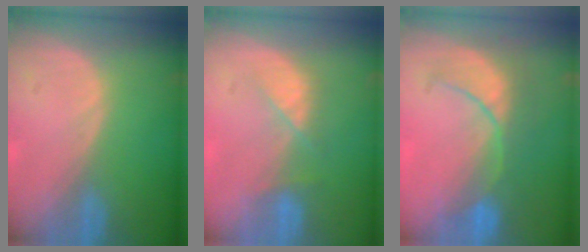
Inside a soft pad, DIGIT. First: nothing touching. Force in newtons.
{"total": 3.7, "press": 3.7, "slide": 0.6}
{"total": 7.9, "press": 7.7, "slide": 1.5}